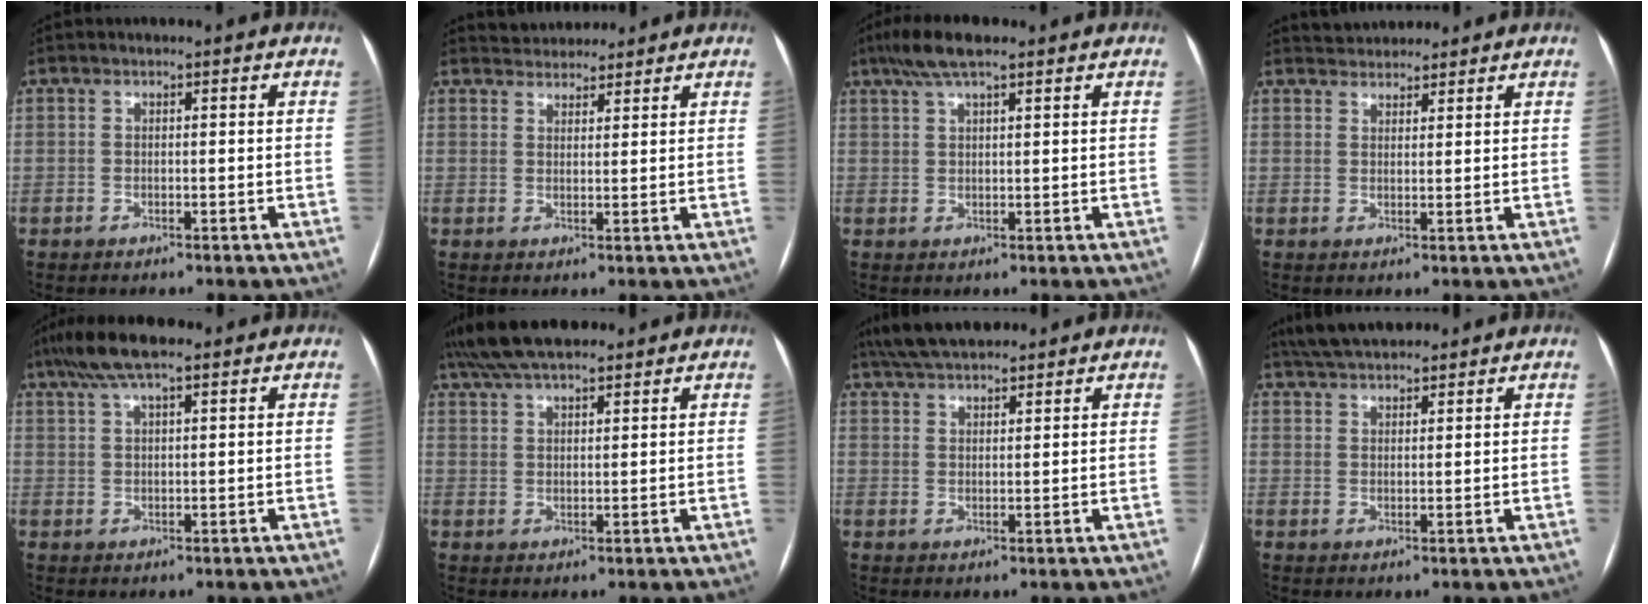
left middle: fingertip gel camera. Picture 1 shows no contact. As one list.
[{"total": 5.0, "force": [4.7, 1.6, 0.6], "torque": [-0.008, 0.025, 0.072]}, {"total": 6.2, "force": [4.3, 1.2, 4.3], "torque": [-0.086, 0.027, 0.076]}, {"total": 4.5, "force": [4.2, 1.5, 0.5], "torque": [-0.007, 0.029, 0.066]}, {"total": 8.1, "force": [5.6, 1.8, 5.6], "torque": [-0.107, 0.036, 0.097]}, {"total": 11.4, "force": [9.3, 3.0, 5.7], "torque": [-0.099, 0.046, 0.157]}, {"total": 9.4, "force": [8.0, 2.3, 4.3], "torque": [-0.071, 0.035, 0.135]}, {"total": 8.2, "force": [7.2, 2.0, 3.5], "torque": [-0.058, 0.034, 0.121]}]